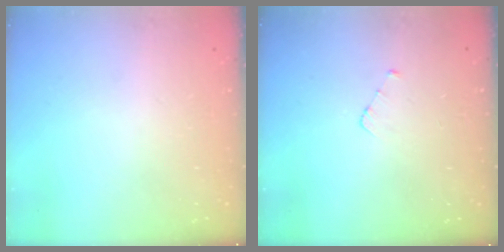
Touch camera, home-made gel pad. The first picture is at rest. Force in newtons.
{"total": 2.9, "press": 2.9, "slide": 0.2}